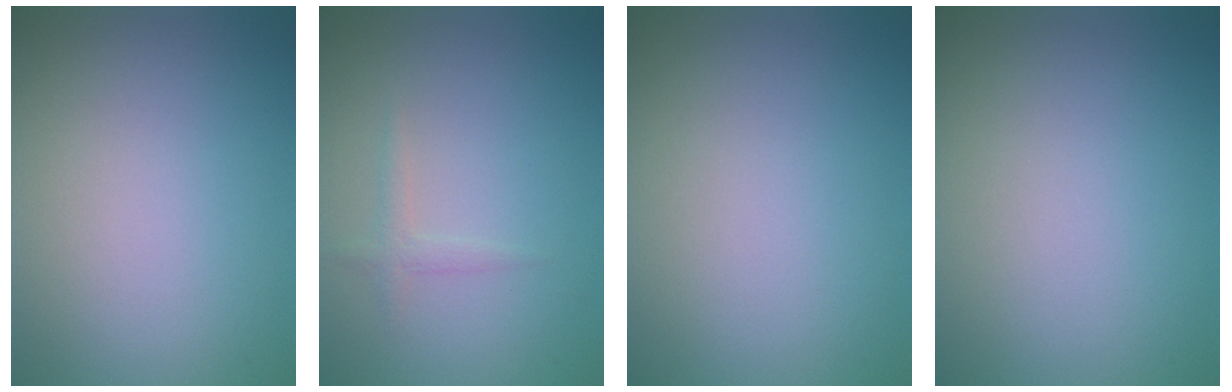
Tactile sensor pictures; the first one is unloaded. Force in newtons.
{"total": 1.1, "press": 1.1, "slide": 0.0}
{"total": 0.0}
{"total": 0.0}